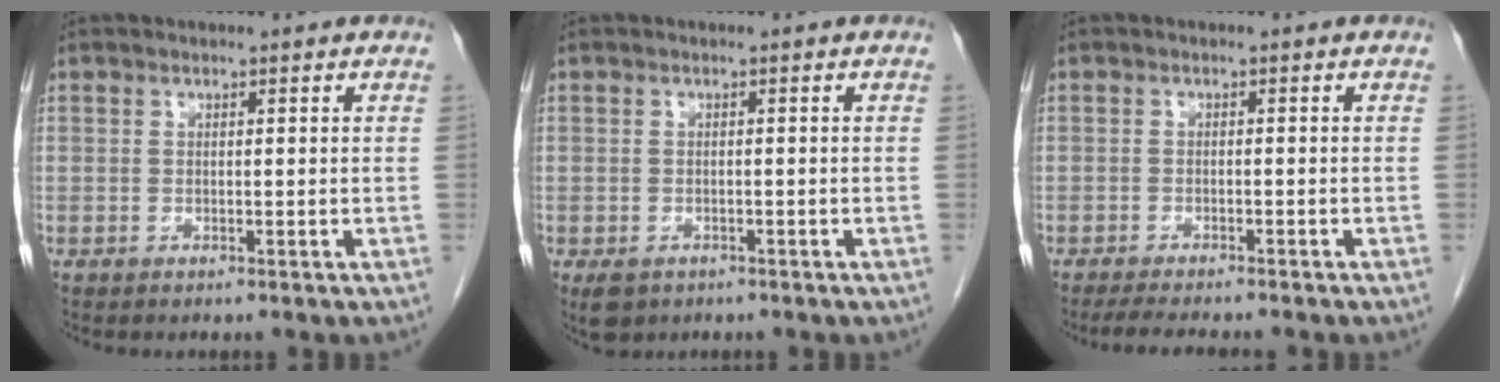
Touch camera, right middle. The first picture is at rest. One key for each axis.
{"total": 2.7, "fx": -1.6, "fy": 1.8, "fz": 1.2, "tx": -0.020, "ty": -0.002, "tz": -0.019}
{"total": 6.3, "fx": -5.4, "fy": 0.7, "fz": 3.1, "tx": -0.043, "ty": -0.012, "tz": -0.080}